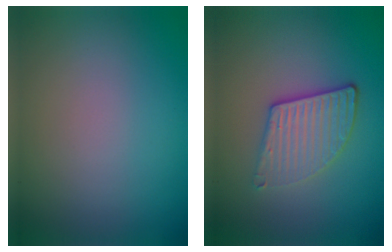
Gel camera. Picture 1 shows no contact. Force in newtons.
{"total": 3.7, "press": 3.2, "slide": 2.0}